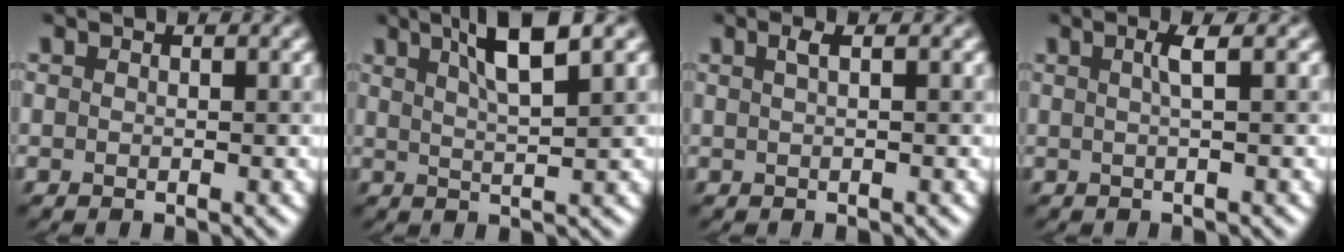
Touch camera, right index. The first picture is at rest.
{"total": 5.3, "force": [2.9, 0.9, 4.4], "torque": [-0.062, 0.015, 0.050]}
{"total": 1.3, "force": [0.4, 0.4, 1.2], "torque": [-0.017, 0.011, 0.008]}
{"total": 1.9, "force": [0.3, 0.3, 1.8], "torque": [-0.030, 0.009, 0.006]}